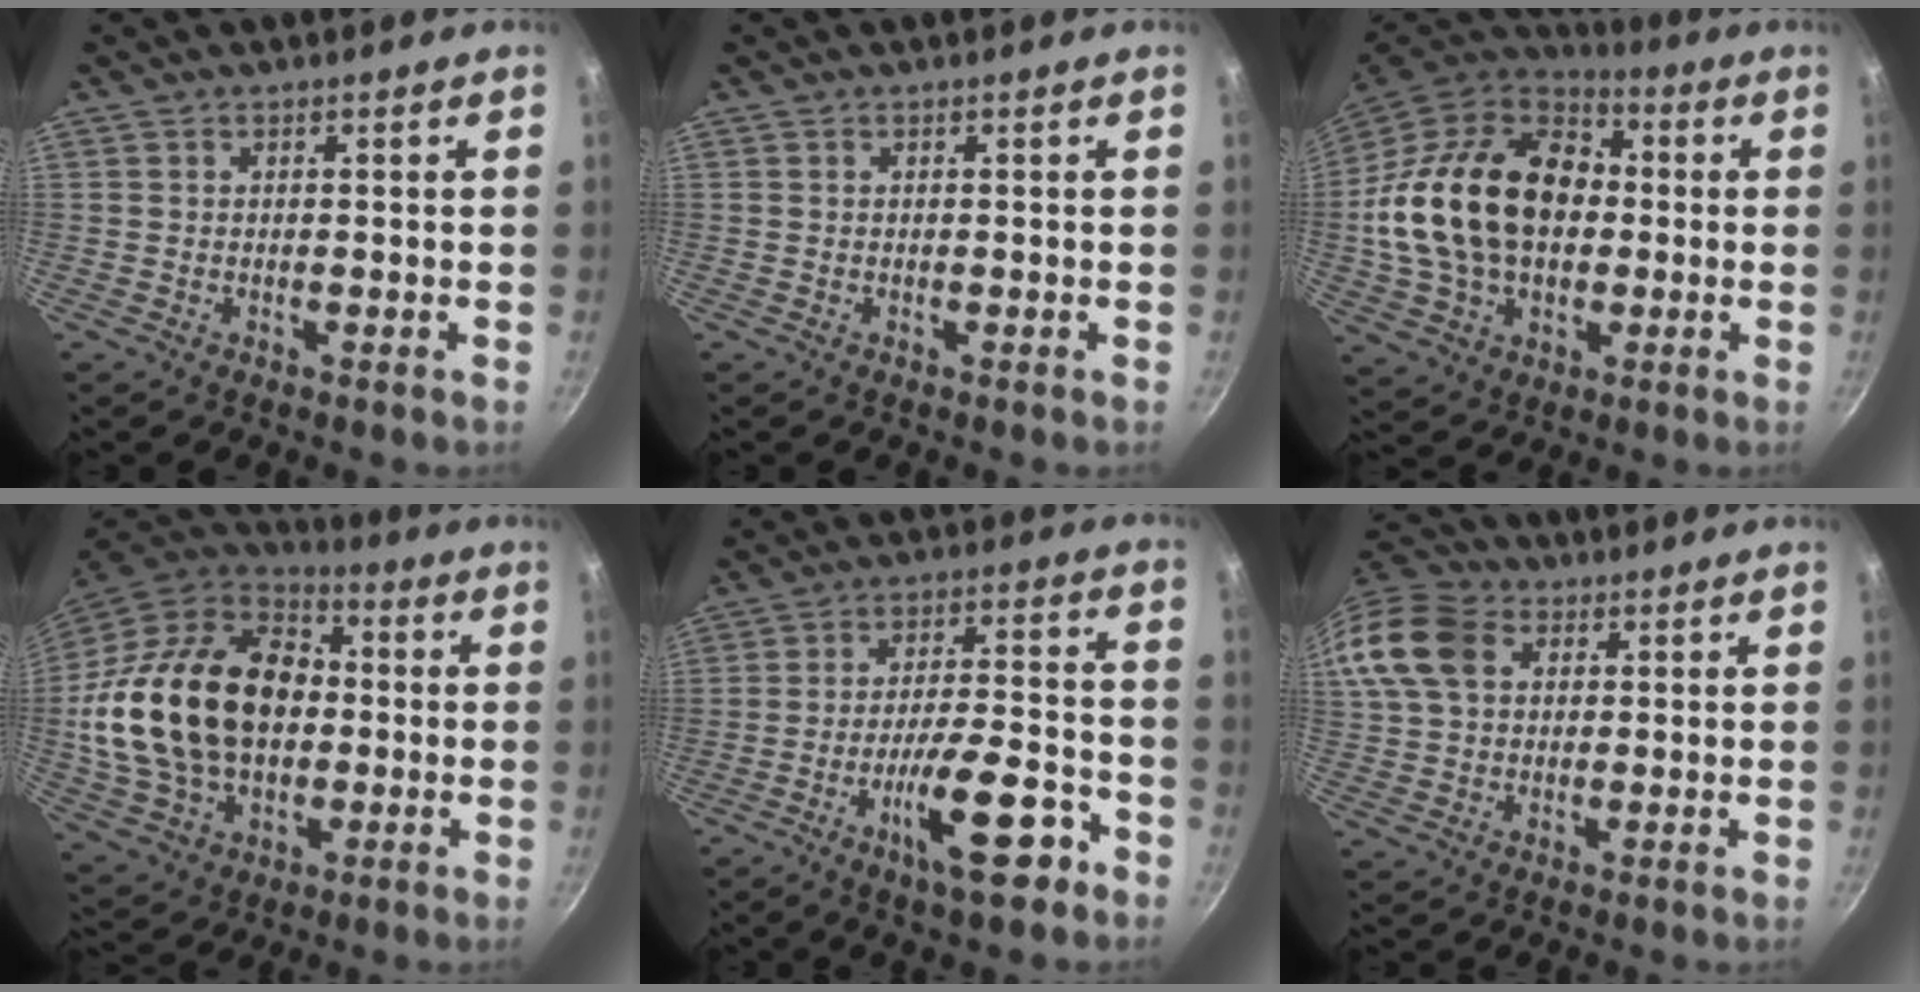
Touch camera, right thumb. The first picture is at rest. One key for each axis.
{"total": 0.0}
{"total": 25.4, "fx": 1.1, "fy": 17.7, "fz": 18.1, "tx": -0.312, "ty": 0.036, "tz": 0.019}
{"total": 28.1, "fx": 0.7, "fy": 19.4, "fz": 20.3, "tx": -0.364, "ty": 0.033, "tz": 0.017}
{"total": 13.4, "fx": -6.9, "fy": 3.9, "fz": 10.8, "tx": -0.157, "ty": 0.043, "tz": -0.110}
{"total": 15.9, "fx": 4.5, "fy": 11.9, "fz": 9.5, "tx": -0.202, "ty": 0.024, "tz": 0.071}